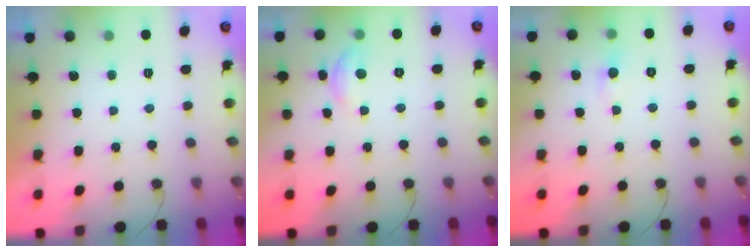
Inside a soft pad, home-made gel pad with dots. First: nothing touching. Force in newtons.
{"total": 6.4, "press": 6.4, "slide": 0.5}
{"total": 4.0, "press": 4.0, "slide": 0.5}